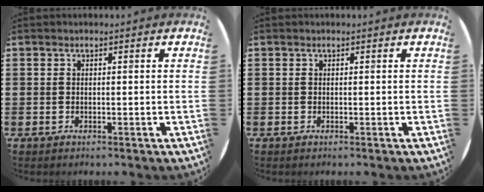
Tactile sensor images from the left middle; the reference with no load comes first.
{"total": 0.0}